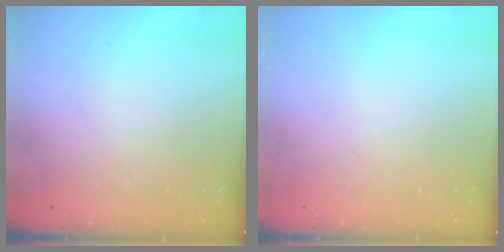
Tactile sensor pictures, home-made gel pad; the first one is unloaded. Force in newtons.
{"total": 0.0}